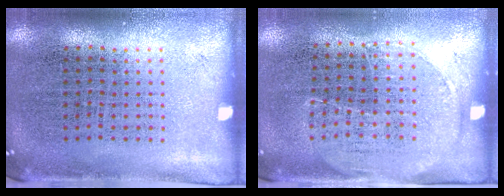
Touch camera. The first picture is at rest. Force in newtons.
{"total": 1.4, "press": 1.2, "slide": 0.7}